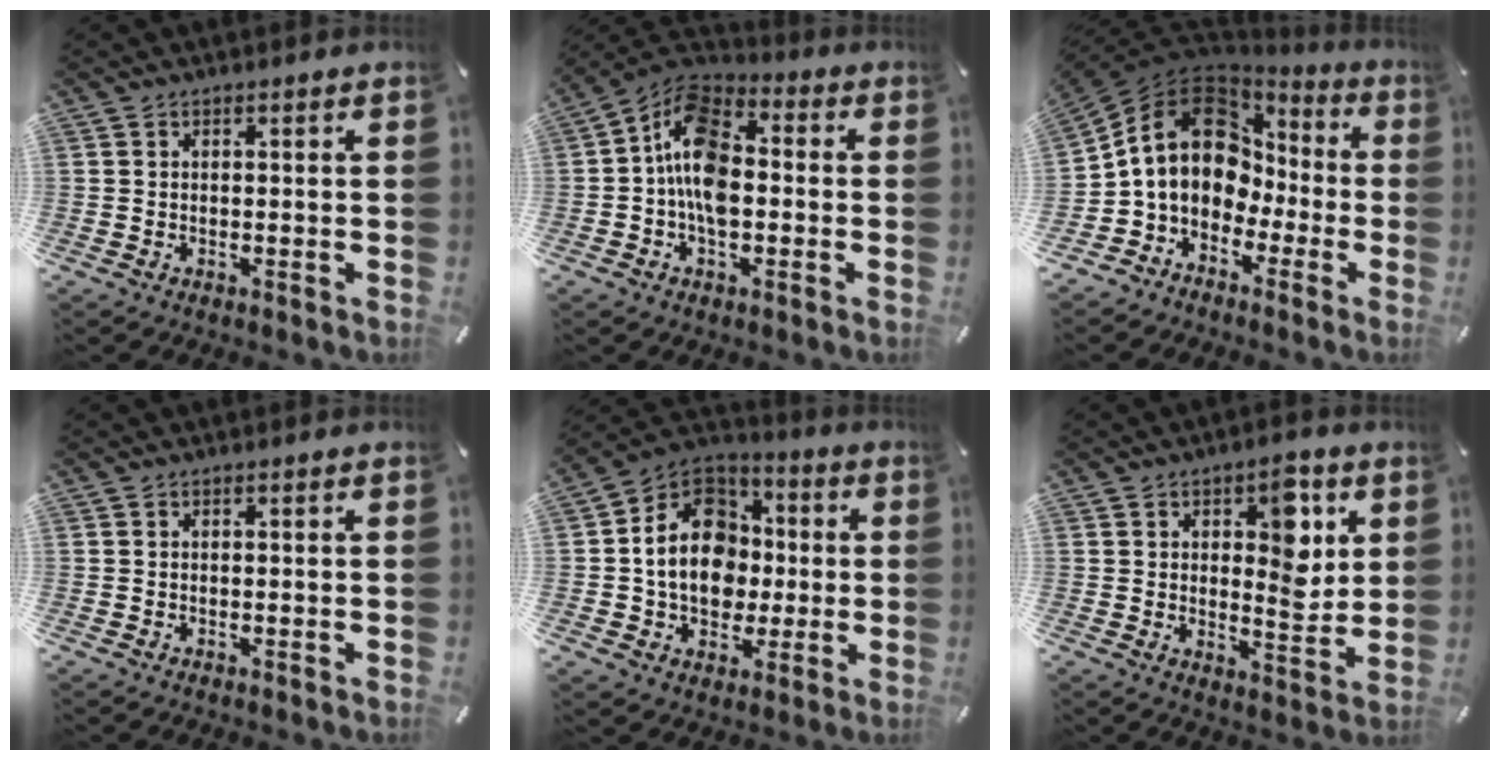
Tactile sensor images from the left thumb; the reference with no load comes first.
{"total": 12.2, "force": [-2.4, 7.8, 9.1], "torque": [-0.181, 0.010, -0.044]}
{"total": 15.5, "force": [1.5, 12.6, 8.8], "torque": [-0.181, 0.000, 0.026]}
{"total": 0.0}
{"total": 15.5, "force": [-1.4, 13.0, 8.4], "torque": [-0.161, 0.018, -0.025]}
{"total": 10.1, "force": [3.3, 5.6, 7.7], "torque": [-0.091, -0.016, 0.050]}